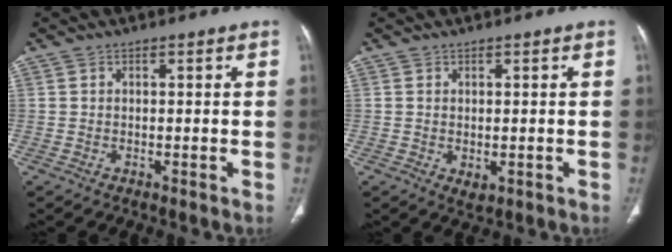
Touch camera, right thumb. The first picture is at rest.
{"total": 1.8, "force": [-0.3, 1.3, 1.3], "torque": [-0.018, -0.003, 0.002]}